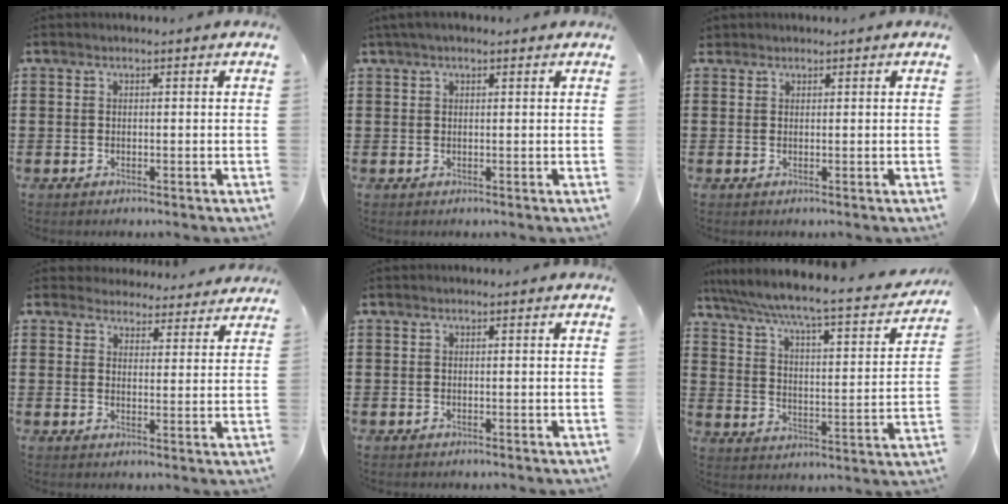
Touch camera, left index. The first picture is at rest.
{"total": 1.5, "force": [0.9, 0.5, 1.1], "torque": [-0.022, 0.004, 0.015]}
{"total": 0.8, "force": [0.7, 0.4, 0.1], "torque": [-0.005, 0.004, 0.014]}
{"total": 4.1, "force": [4.1, 0.7, 0.1], "torque": [-0.020, -0.016, 0.074]}
{"total": 0.0}
{"total": 5.7, "force": [4.9, -0.2, 2.9], "torque": [-0.083, -0.045, 0.072]}